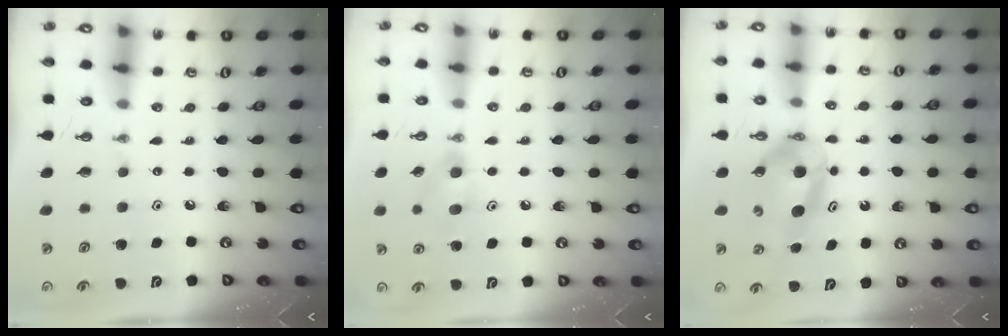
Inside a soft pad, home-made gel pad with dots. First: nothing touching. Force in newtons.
{"total": 7.4, "press": 7.2, "slide": 1.4}
{"total": 6.1, "press": 5.9, "slide": 1.6}